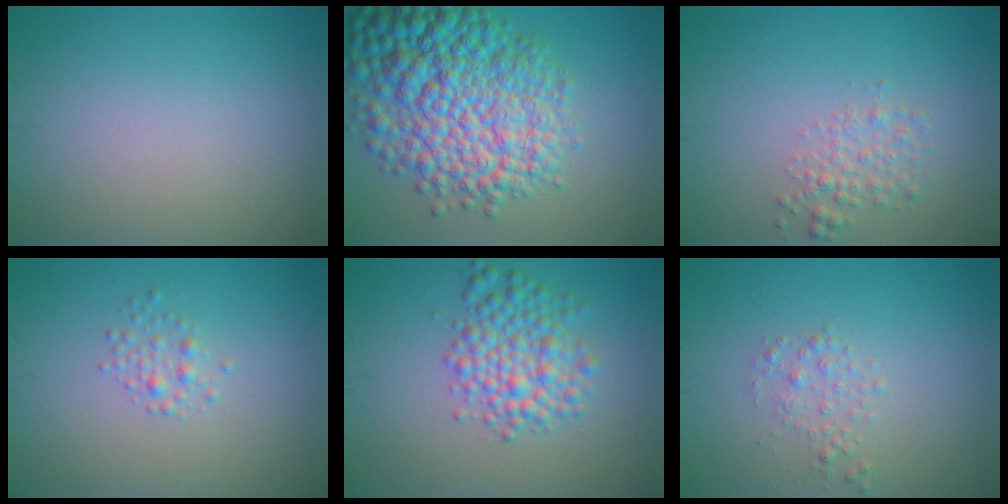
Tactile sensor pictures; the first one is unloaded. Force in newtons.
{"total": 11.6, "press": 11.6, "slide": 0.2}
{"total": 2.0, "press": 2.0, "slide": 0.1}
{"total": 1.3, "press": 1.3, "slide": 0.0}
{"total": 4.5, "press": 4.5, "slide": 0.1}
{"total": 1.4, "press": 1.4, "slide": 0.0}